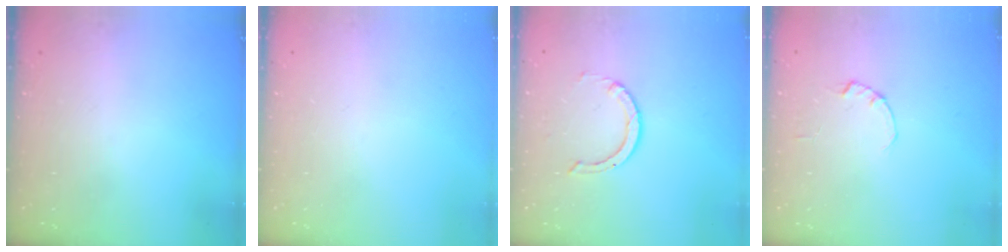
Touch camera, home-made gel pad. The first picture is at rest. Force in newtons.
{"total": 0.0}
{"total": 2.8, "press": 2.8, "slide": 0.2}
{"total": 0.0}